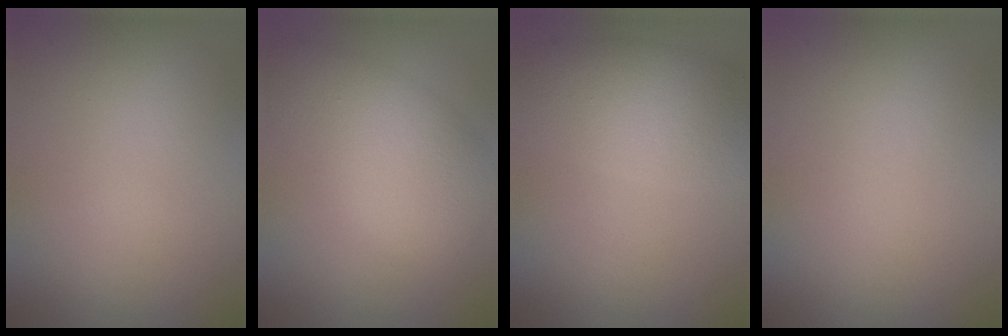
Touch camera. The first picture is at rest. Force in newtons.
{"total": 6.9, "press": 6.9, "slide": 0.4}
{"total": 5.1, "press": 5.1, "slide": 0.2}
{"total": 0.0}